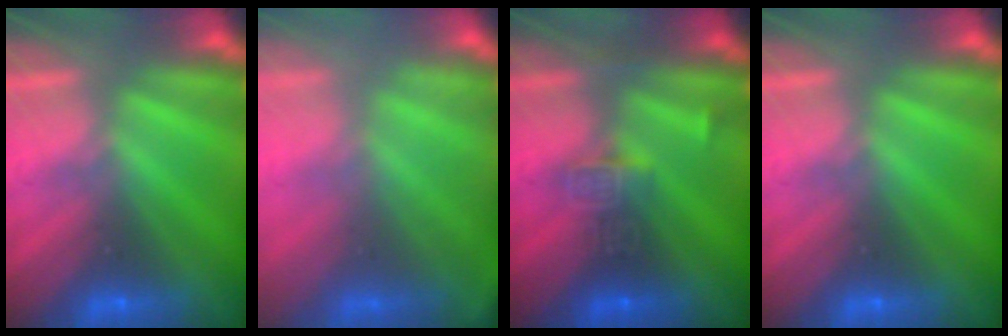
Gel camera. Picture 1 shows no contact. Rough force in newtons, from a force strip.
{"total": 1.8}
{"total": 2.9}
{"total": 0.0}